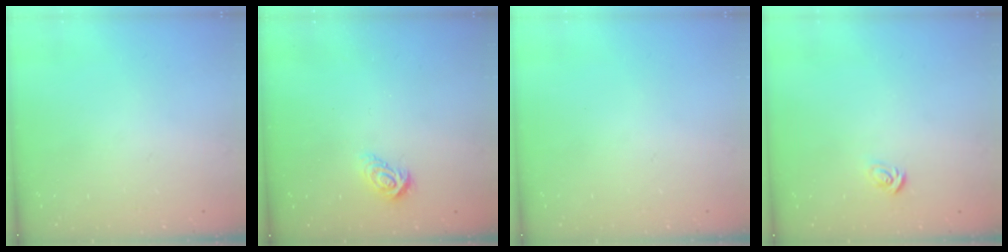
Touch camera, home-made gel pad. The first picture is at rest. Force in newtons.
{"total": 5.3, "press": 5.3, "slide": 0.3}
{"total": 0.0}
{"total": 2.7, "press": 2.7, "slide": 0.3}